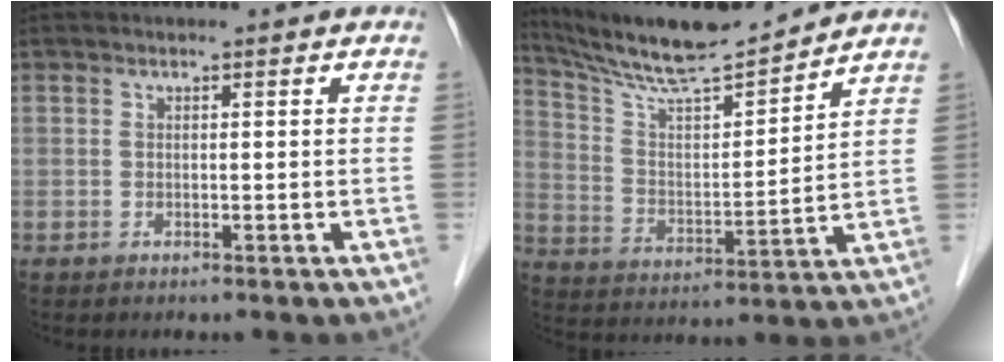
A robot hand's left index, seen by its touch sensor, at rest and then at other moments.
{"total": 14.8, "force": [13.7, 0.6, 5.6], "torque": [-0.110, 0.007, 0.245]}